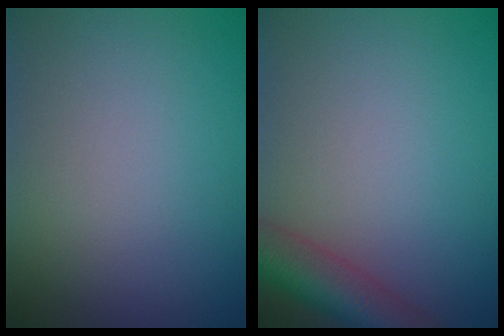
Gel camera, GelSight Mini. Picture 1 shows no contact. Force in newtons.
{"total": 5.5, "press": 5.5, "slide": 0.2}